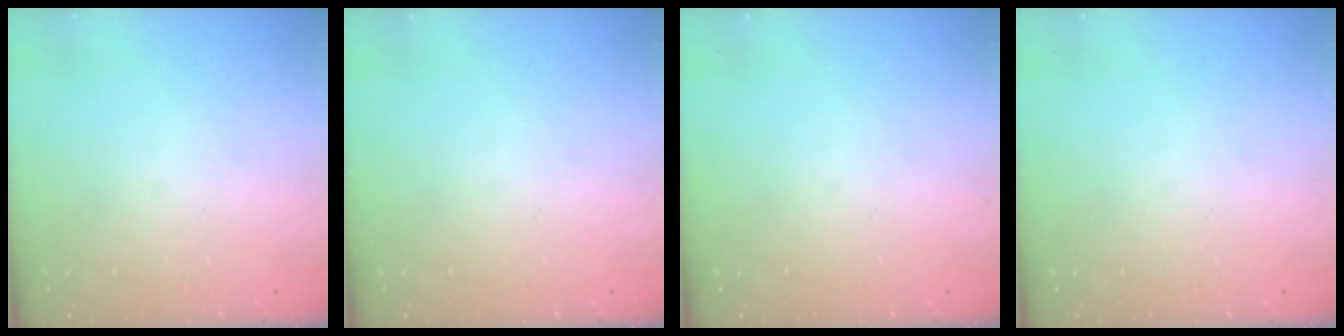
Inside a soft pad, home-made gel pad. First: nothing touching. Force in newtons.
{"total": 0.0}
{"total": 0.0}
{"total": 0.0}